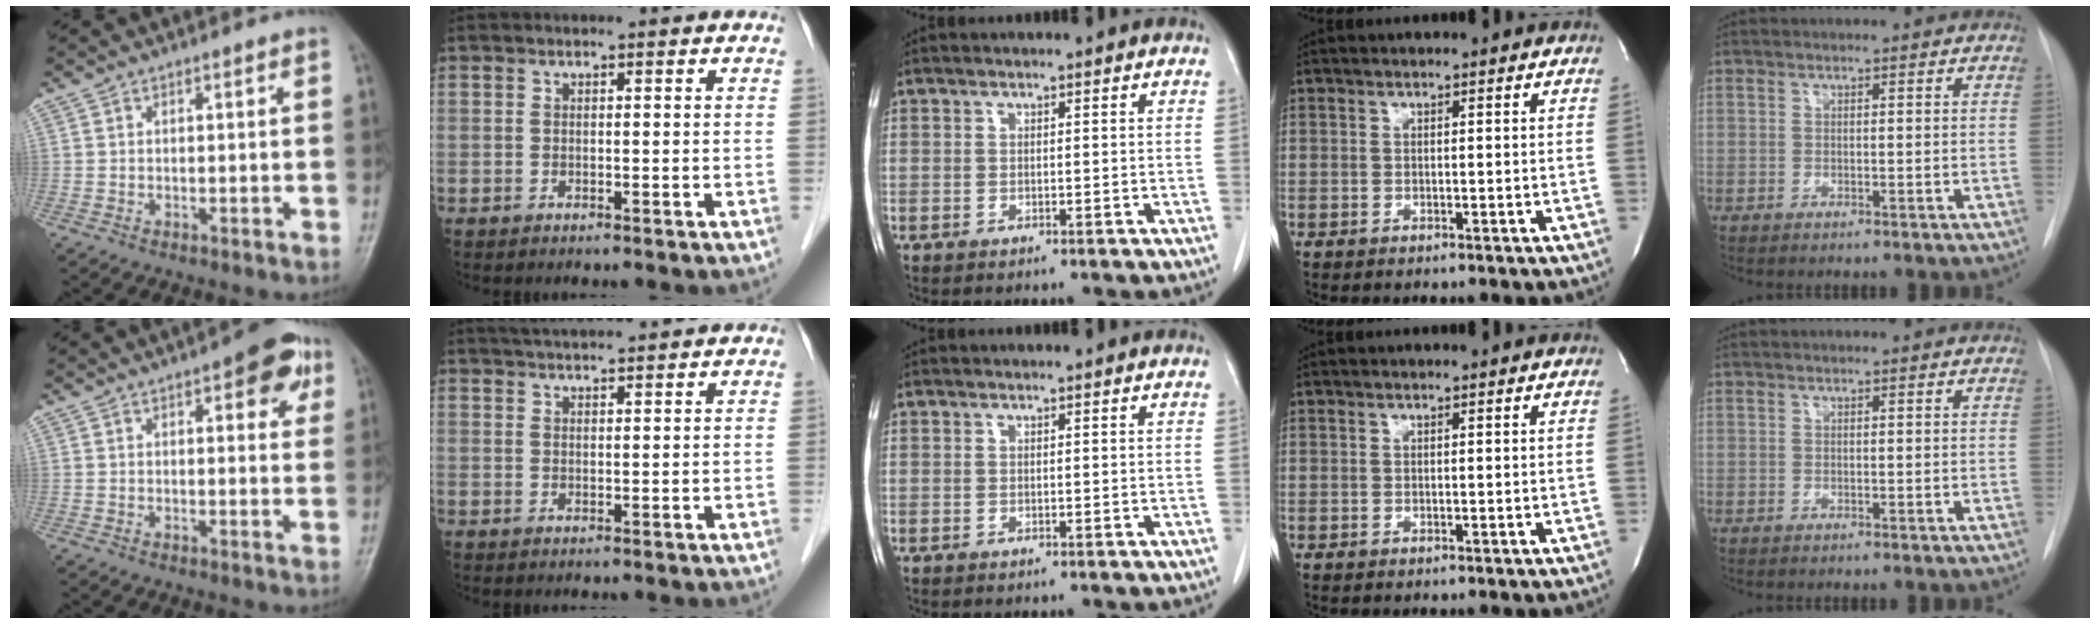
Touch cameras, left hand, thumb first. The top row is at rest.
{"thumb": {"total": 7.8, "force": [3.5, 3.2, 6.1], "torque": [-0.047, -0.006, 0.034]}, "index": {"total": 7.0, "force": [6.3, 0.4, 3.1], "torque": [-0.050, 0.032, 0.095]}}